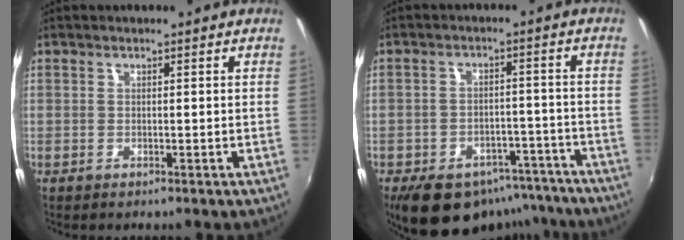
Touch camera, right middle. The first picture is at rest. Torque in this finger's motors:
{"motor_torque": [1.07, -1.07, 0.23, 0.04]}